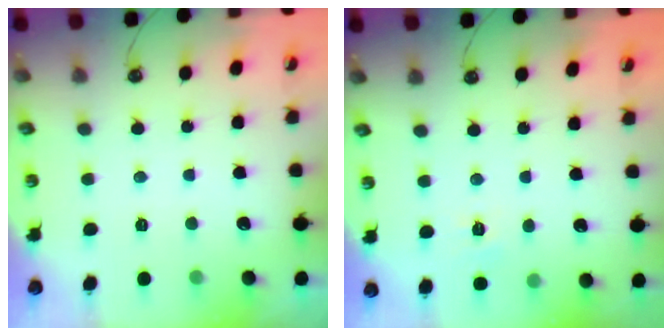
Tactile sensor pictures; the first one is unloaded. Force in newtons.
{"total": 4.7, "press": 4.6, "slide": 0.7}